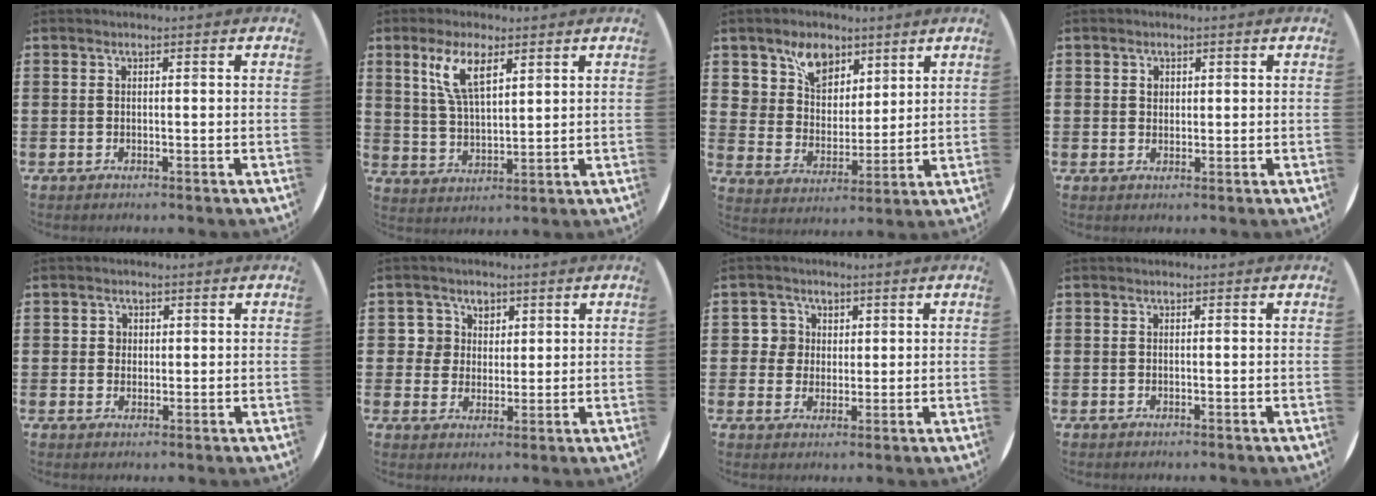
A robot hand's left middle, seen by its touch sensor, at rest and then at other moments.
{"total": 6.9, "force": [4.0, 2.4, 5.0], "torque": [-0.110, 0.007, 0.071]}
{"total": 6.8, "force": [5.1, 4.3, 1.0], "torque": [-0.044, -0.015, 0.093]}
{"total": 1.2, "force": [0.6, 0.9, 0.3], "torque": [0.008, -0.004, 0.010]}
{"total": 1.6, "force": [0.7, 1.5, 0.3], "torque": [-0.001, 0.004, 0.012]}
{"total": 4.1, "force": [1.9, 3.6, 0.2], "torque": [-0.013, 0.010, 0.035]}
{"total": 3.7, "force": [1.5, 3.4, 0.3], "torque": [-0.005, 0.006, 0.024]}
{"total": 0.0}